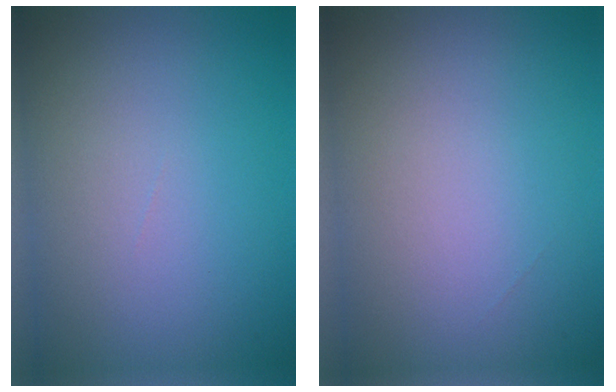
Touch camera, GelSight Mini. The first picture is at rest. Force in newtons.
{"total": 0.0}